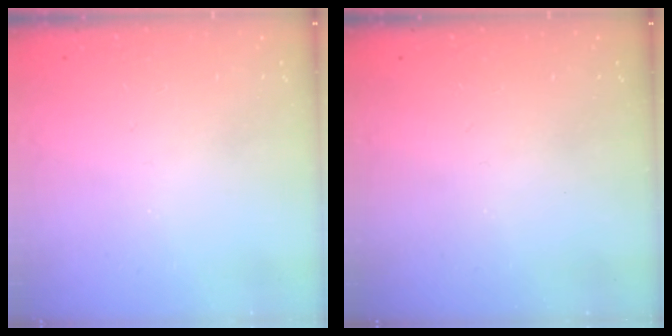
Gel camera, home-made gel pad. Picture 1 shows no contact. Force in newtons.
{"total": 0.0}